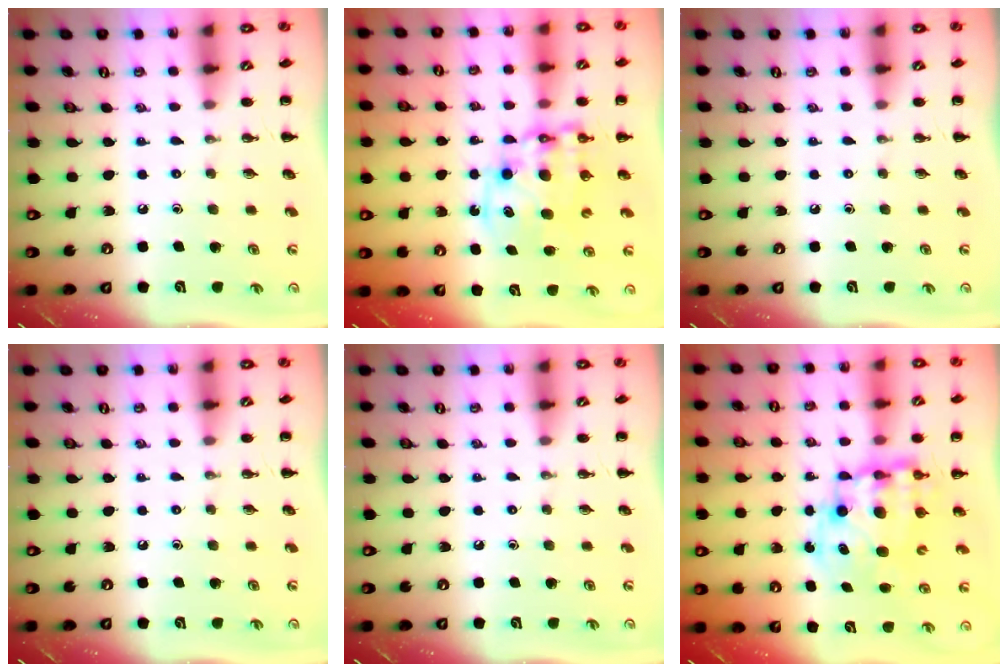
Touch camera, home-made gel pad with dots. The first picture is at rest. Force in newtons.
{"total": 11.7, "press": 11.3, "slide": 2.8}
{"total": 0.0}
{"total": 0.0}
{"total": 0.0}
{"total": 11.8, "press": 11.4, "slide": 3.1}